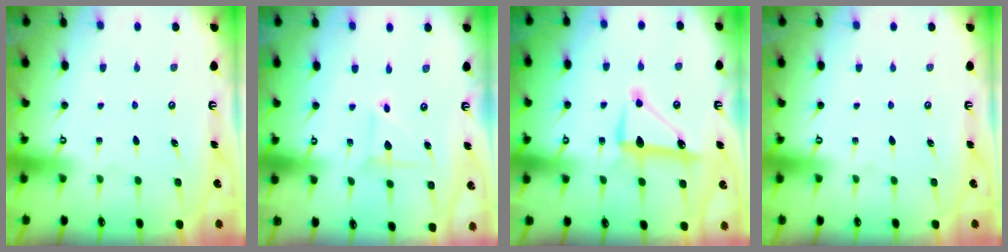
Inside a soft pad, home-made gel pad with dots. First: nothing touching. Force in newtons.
{"total": 2.4, "press": 2.4, "slide": 0.2}
{"total": 10.3, "press": 10.3, "slide": 0.5}
{"total": 0.0}